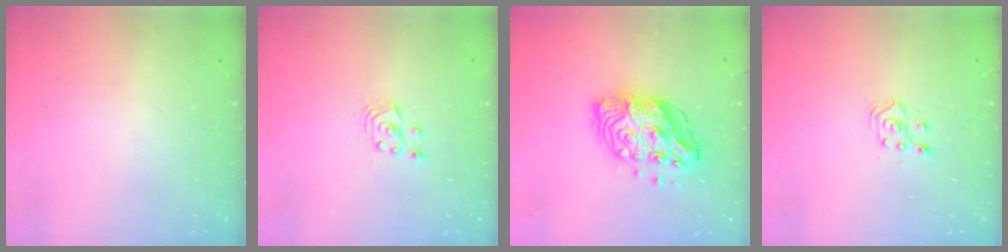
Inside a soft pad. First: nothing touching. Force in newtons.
{"total": 2.5, "press": 2.5, "slide": 0.3}
{"total": 13.7, "press": 13.6, "slide": 1.2}
{"total": 5.0, "press": 5.0, "slide": 0.8}